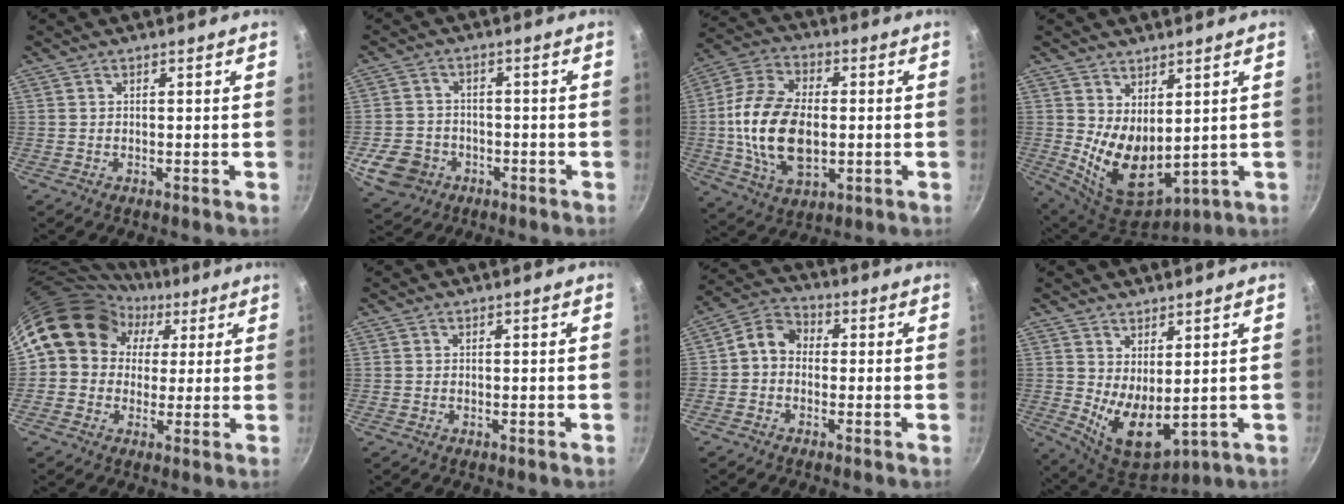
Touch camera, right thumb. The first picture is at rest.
{"total": 8.9, "force": [-3.4, 7.4, 3.7], "torque": [-0.057, 0.023, -0.052]}
{"total": 17.9, "force": [-0.9, 10.9, 14.2], "torque": [-0.258, 0.011, -0.019]}
{"total": 11.7, "force": [1.9, 7.1, 9.1], "torque": [-0.129, -0.043, 0.061]}
{"total": 14.6, "force": [3.9, 12.6, 6.4], "torque": [-0.075, 0.029, 0.050]}
{"total": 0.0}
{"total": 6.1, "force": [-0.5, 4.9, 3.6], "torque": [-0.052, 0.024, -0.032]}
{"total": 9.8, "force": [1.5, 5.3, 8.1], "torque": [-0.105, -0.034, 0.049]}